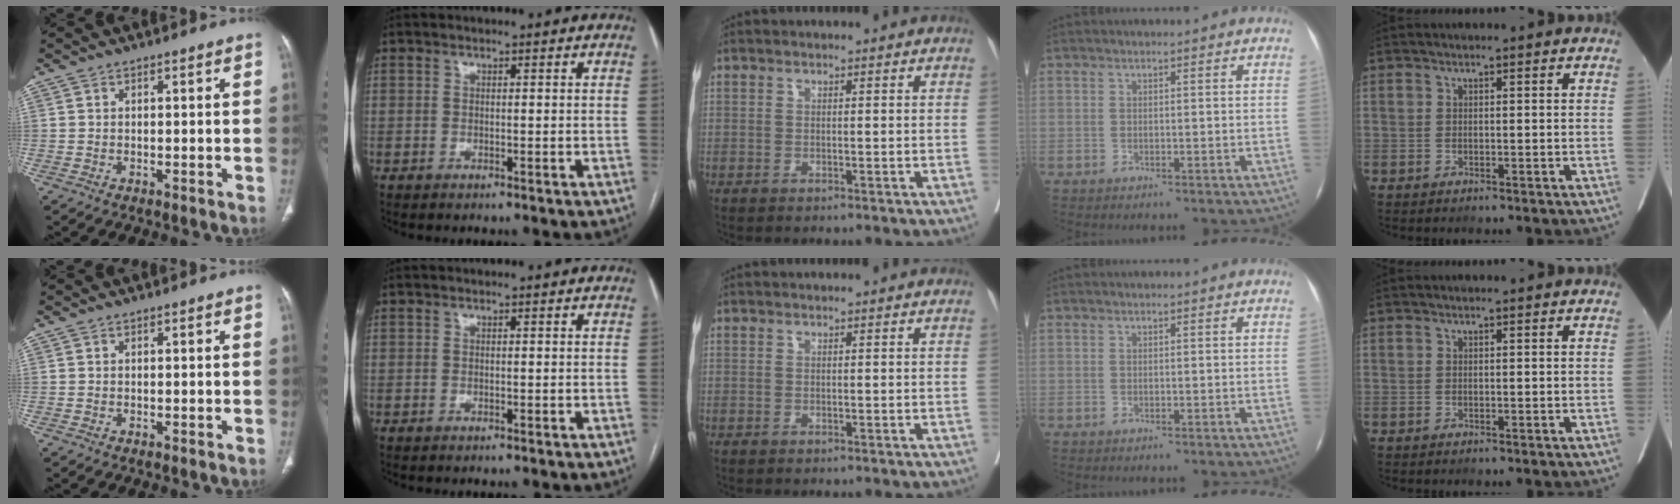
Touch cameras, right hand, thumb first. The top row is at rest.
{}